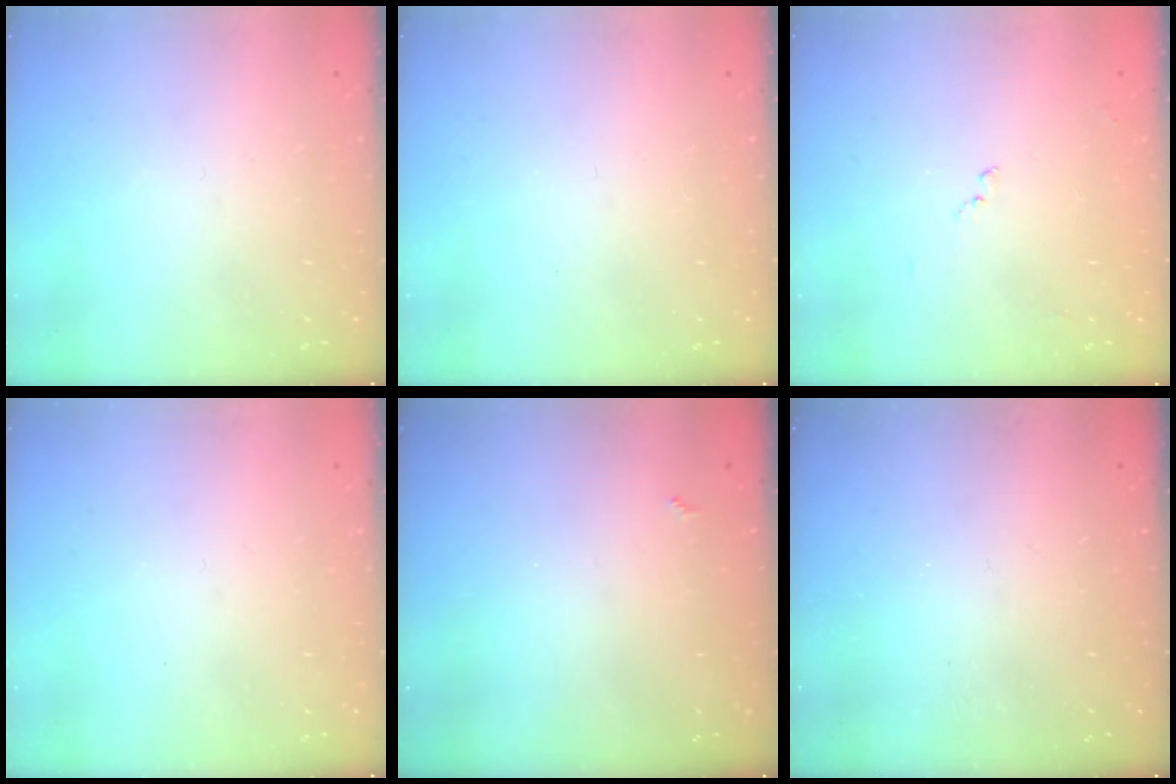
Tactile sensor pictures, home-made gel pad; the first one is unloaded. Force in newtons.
{"total": 0.0}
{"total": 9.4, "press": 9.3, "slide": 0.7}
{"total": 0.0}
{"total": 2.1, "press": 2.1, "slide": 0.4}
{"total": 0.8, "press": 0.8, "slide": 0.3}